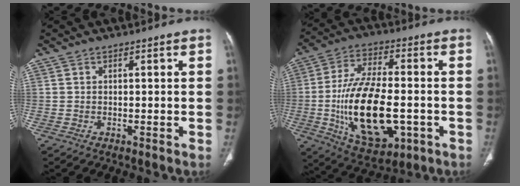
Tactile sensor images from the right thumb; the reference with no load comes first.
{"total": 20.7, "force": [-3.9, 10.3, 17.6], "torque": [-0.308, 0.008, -0.051]}